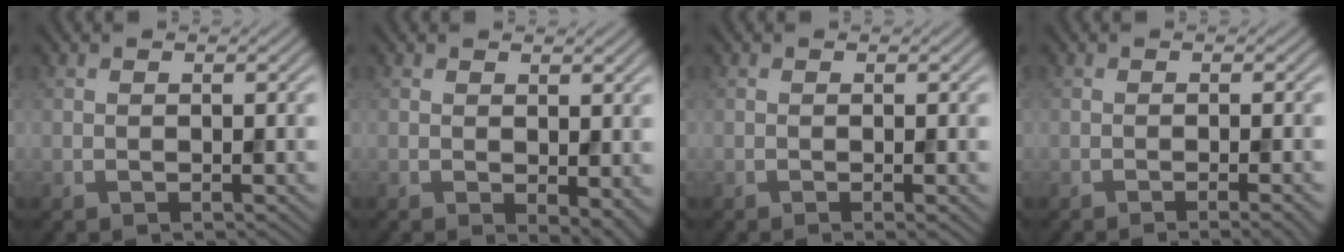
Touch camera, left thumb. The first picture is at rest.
{"total": 3.5, "force": [-0.5, 1.8, 2.9], "torque": [-0.038, -0.011, -0.003]}
{"total": 1.0, "force": [-0.3, 0.1, 0.9], "torque": [-0.015, -0.004, -0.007]}
{"total": 2.7, "force": [-1.1, 0.6, 2.4], "torque": [-0.025, 0.002, -0.022]}